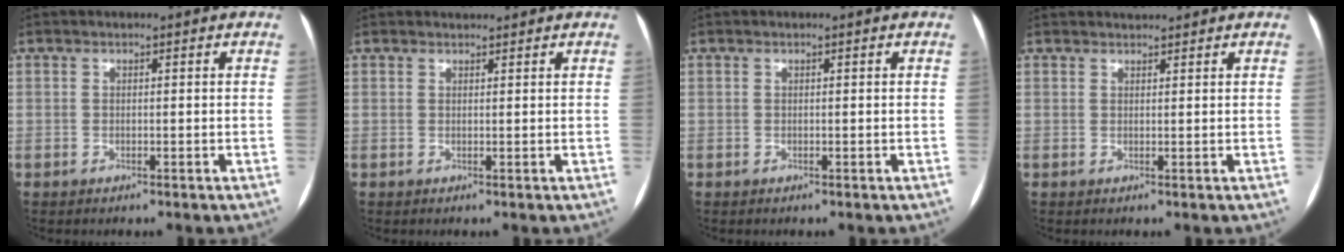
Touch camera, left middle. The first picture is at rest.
{"total": 1.1, "force": [1.0, 0.3, 0.1], "torque": [-0.009, 0.008, 0.018]}
{"total": 0.0}
{"total": 1.7, "force": [1.6, 0.4, 0.1], "torque": [-0.005, 0.014, 0.028]}